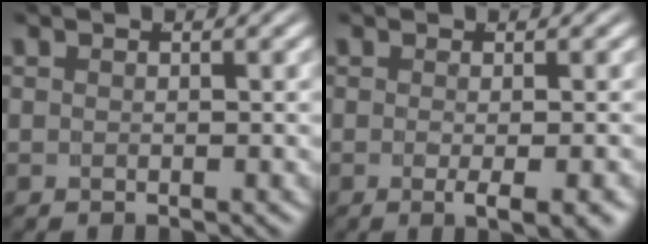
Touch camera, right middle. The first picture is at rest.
{"total": 2.8, "force": [-1.3, -0.1, 2.5], "torque": [-0.040, -0.010, -0.014]}